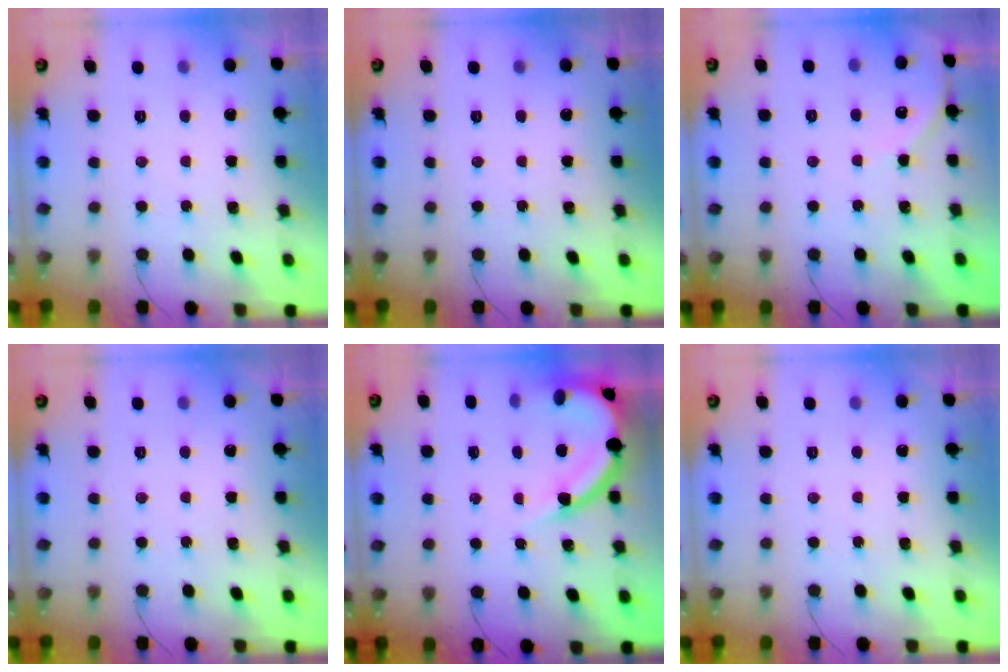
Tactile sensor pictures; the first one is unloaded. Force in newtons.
{"total": 0.0}
{"total": 3.2, "press": 3.1, "slide": 0.5}
{"total": 0.0}
{"total": 11.0, "press": 11.0, "slide": 1.0}
{"total": 0.0}